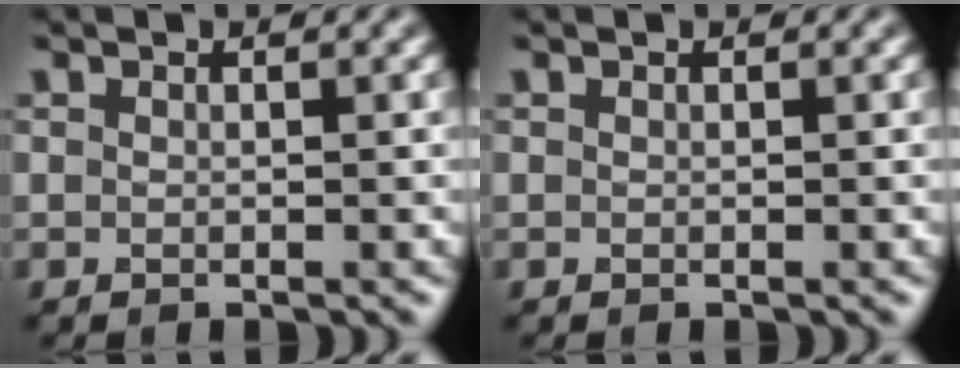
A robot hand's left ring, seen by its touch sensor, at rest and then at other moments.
{"total": 0.0}